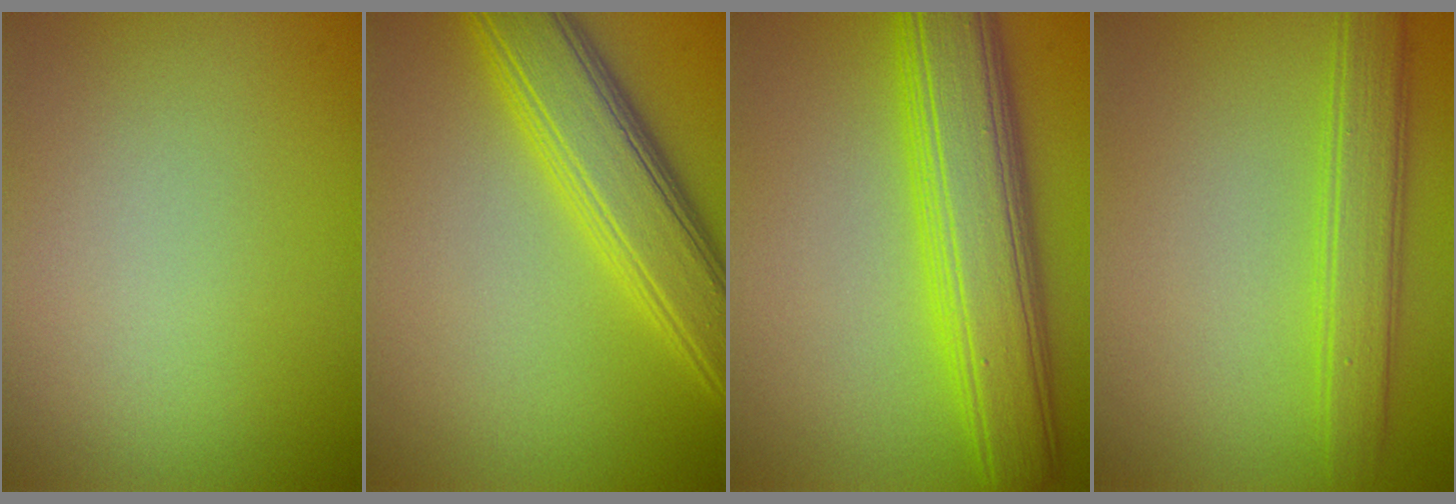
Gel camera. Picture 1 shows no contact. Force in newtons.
{"total": 6.9, "press": 6.9, "slide": 0.1}
{"total": 8.8, "press": 8.8, "slide": 0.3}
{"total": 3.8, "press": 3.8, "slide": 0.1}